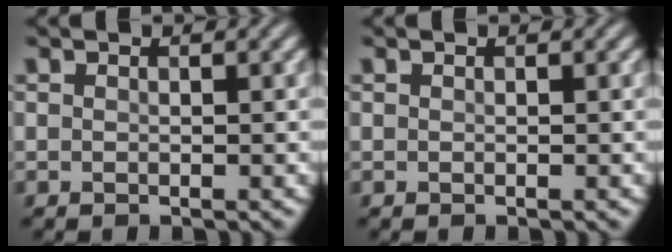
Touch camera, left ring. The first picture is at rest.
{"total": 0.0}